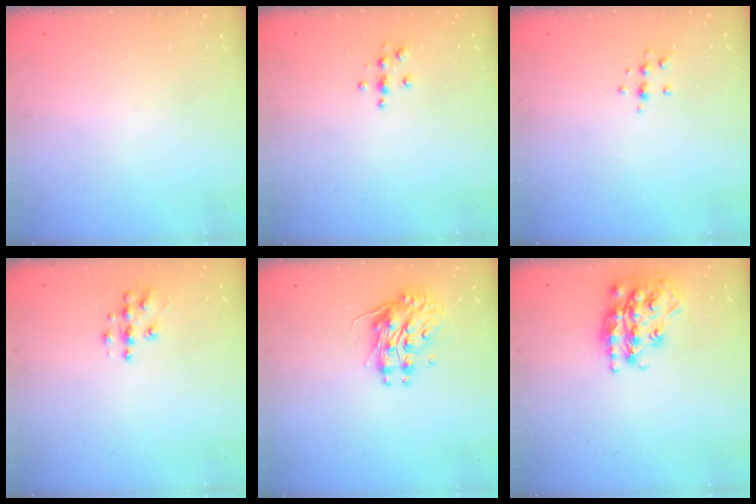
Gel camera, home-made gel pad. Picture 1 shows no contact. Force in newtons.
{"total": 3.8, "press": 3.8, "slide": 0.4}
{"total": 6.2, "press": 6.1, "slide": 0.8}
{"total": 7.0, "press": 6.9, "slide": 0.3}
{"total": 10.4, "press": 10.4, "slide": 0.8}
{"total": 20.0, "press": 19.9, "slide": 1.3}